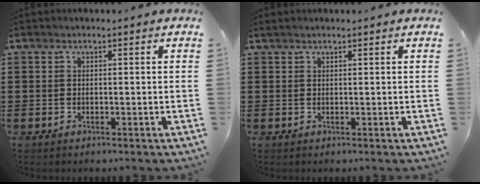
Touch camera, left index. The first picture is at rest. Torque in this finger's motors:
{"motor_torque": [0.22, 0.25, 0.00, 0.00]}